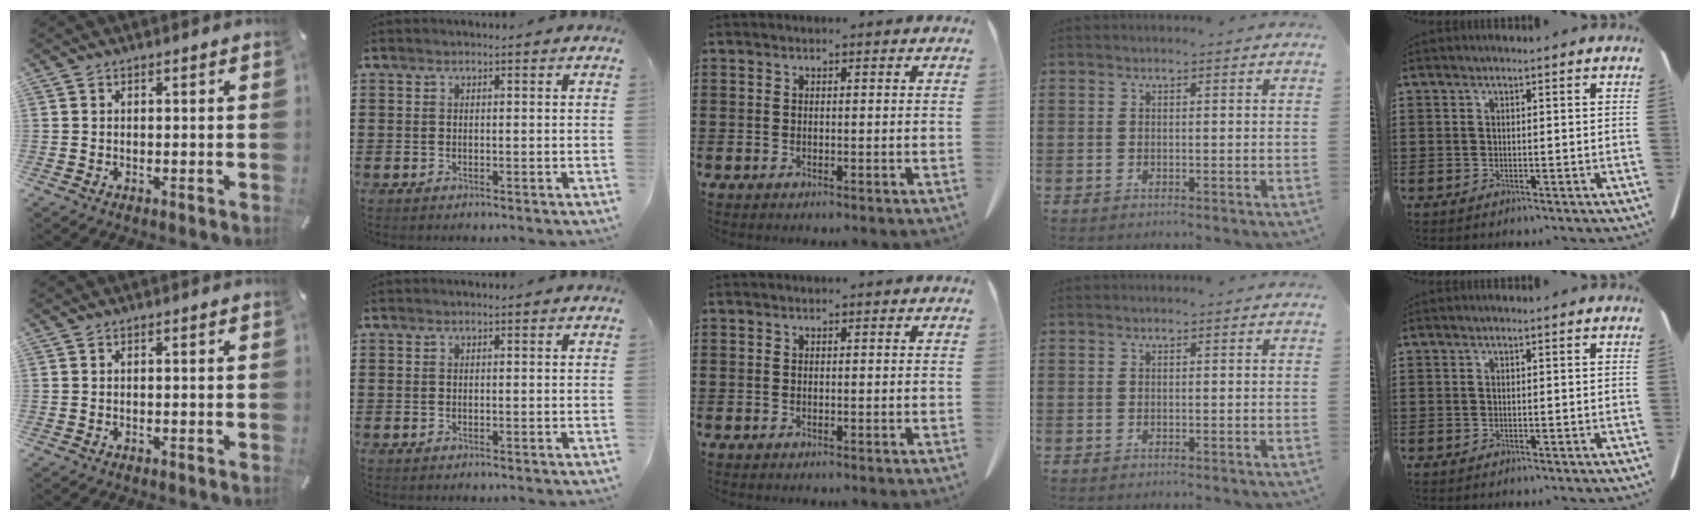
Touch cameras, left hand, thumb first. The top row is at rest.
{}